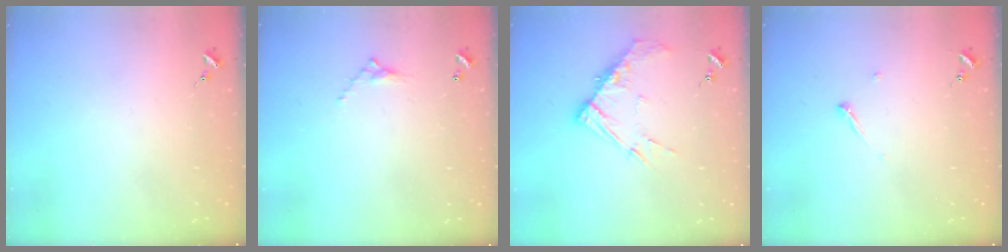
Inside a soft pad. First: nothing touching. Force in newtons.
{"total": 4.6, "press": 4.6, "slide": 0.3}
{"total": 11.1, "press": 11.0, "slide": 1.1}
{"total": 3.2, "press": 3.2, "slide": 0.3}